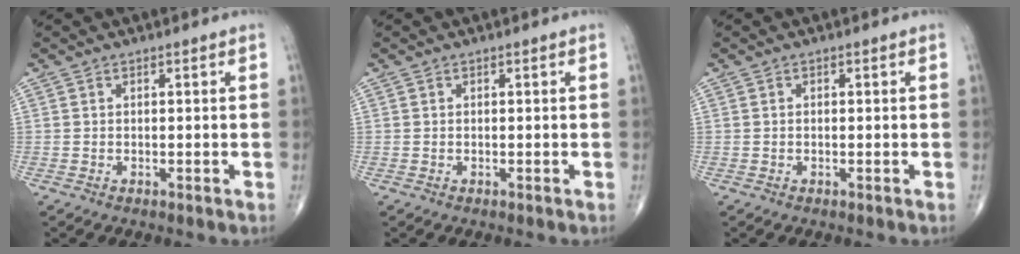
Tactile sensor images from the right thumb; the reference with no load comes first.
{"total": 0.0}
{"total": 0.0}